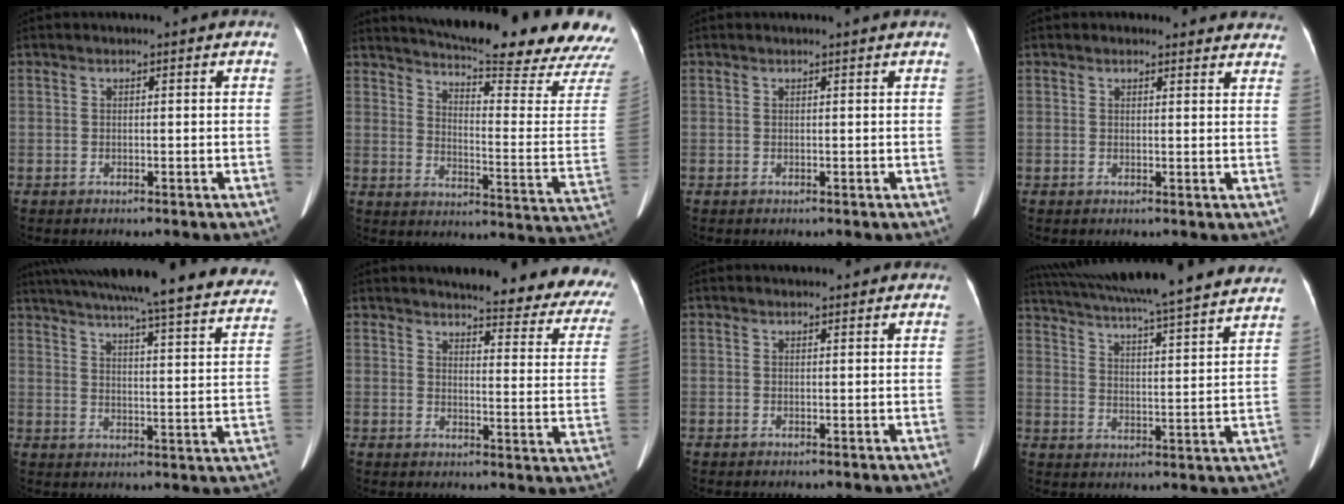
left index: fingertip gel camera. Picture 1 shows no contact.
{"total": 25.3, "force": [22.8, 0.8, 10.8], "torque": [-0.168, -0.099, 0.278]}
{"total": 0.9, "force": [0.8, -0.2, 0.3], "torque": [-0.011, -0.002, 0.014]}
{"total": 7.4, "force": [6.9, 2.4, 0.7], "torque": [0.031, -0.005, 0.045]}
{"total": 35.5, "force": [31.1, 3.8, 16.7], "torque": [-0.227, -0.059, 0.379]}
{"total": 21.4, "force": [19.2, 3.6, 8.8], "torque": [-0.088, -0.083, 0.200]}
{"total": 3.5, "force": [3.2, 1.0, 1.3], "torque": [-0.015, 0.022, 0.037]}
{"total": 30.7, "force": [27.5, 1.7, 13.6], "torque": [-0.231, -0.023, 0.363]}